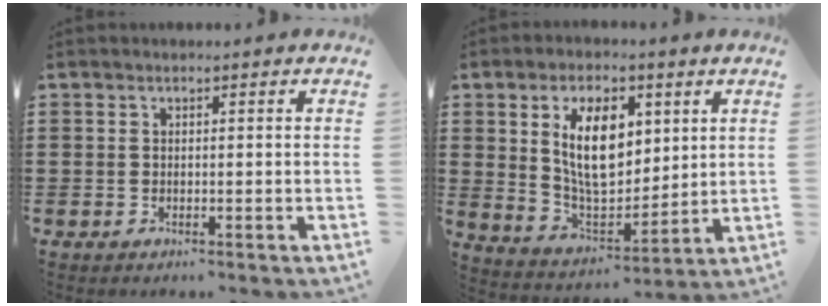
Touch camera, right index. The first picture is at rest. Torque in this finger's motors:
{"motor_torque": [2.08, 0.05, 1.05, 0.21]}